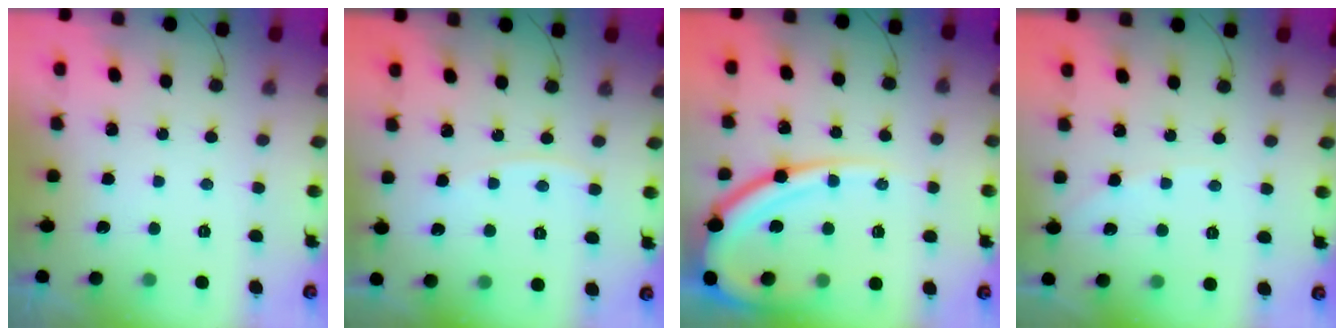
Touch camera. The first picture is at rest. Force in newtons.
{"total": 4.0, "press": 4.0, "slide": 0.5}
{"total": 14.4, "press": 14.3, "slide": 1.8}
{"total": 2.5, "press": 2.4, "slide": 0.5}